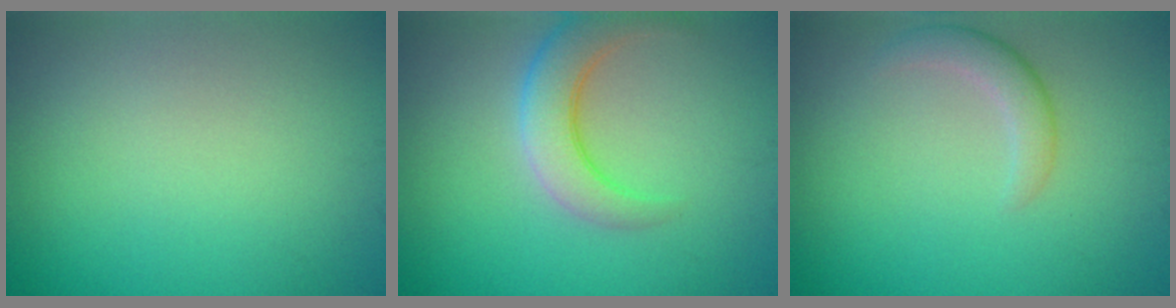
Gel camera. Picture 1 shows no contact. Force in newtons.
{"total": 4.6, "press": 4.6, "slide": 0.2}
{"total": 2.1, "press": 2.1, "slide": 0.1}